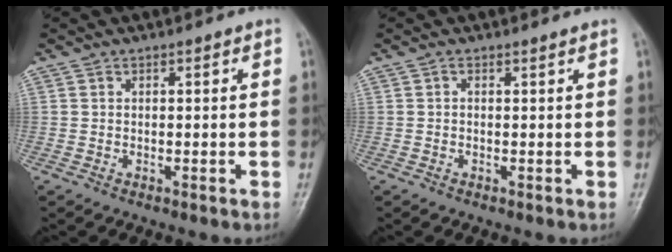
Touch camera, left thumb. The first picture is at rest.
{"total": 0.5, "force": [0.3, 0.0, 0.5], "torque": [-0.013, 0.006, 0.004]}